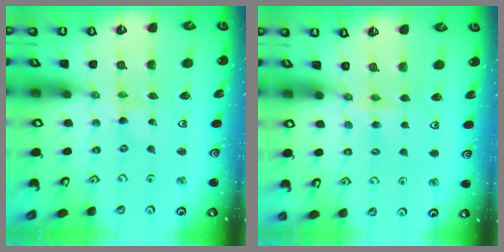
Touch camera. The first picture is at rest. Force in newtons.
{"total": 3.3, "press": 3.3, "slide": 0.4}